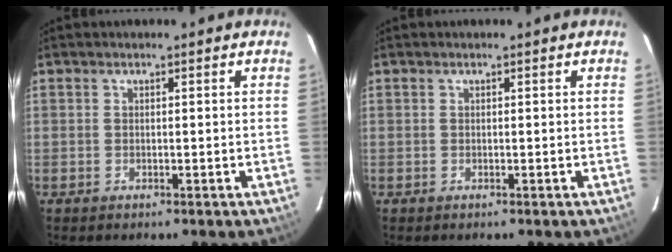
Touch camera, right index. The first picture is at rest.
{"total": 0.0}